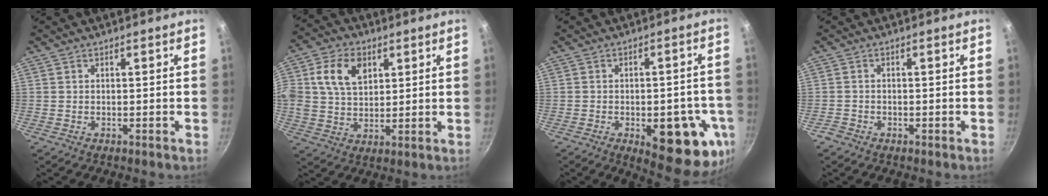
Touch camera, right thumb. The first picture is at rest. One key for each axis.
{"total": 11.2, "fx": 3.7, "fy": 7.8, "fz": 7.1, "tx": -0.118, "ty": 0.002, "tz": 0.064}
{"total": 16.6, "fx": -5.4, "fy": 7.0, "fz": 14.0, "tx": -0.124, "ty": 0.003, "tz": -0.064}
{"total": 1.3, "fx": -1.0, "fy": 0.8, "fz": 0.3, "tx": -0.010, "ty": 0.008, "tz": -0.020}